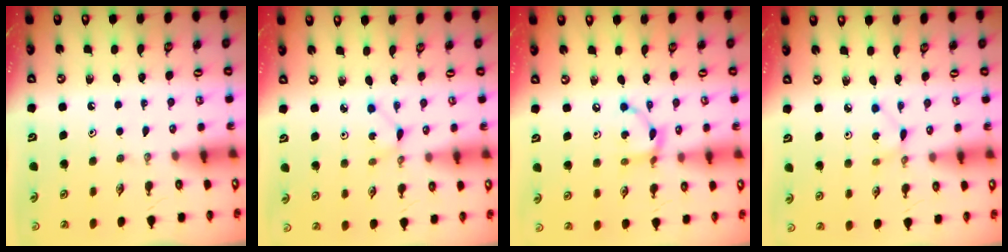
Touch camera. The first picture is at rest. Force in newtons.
{"total": 1.7, "press": 1.7, "slide": 0.1}
{"total": 8.0, "press": 8.0, "slide": 0.3}
{"total": 1.6, "press": 1.6, "slide": 0.2}